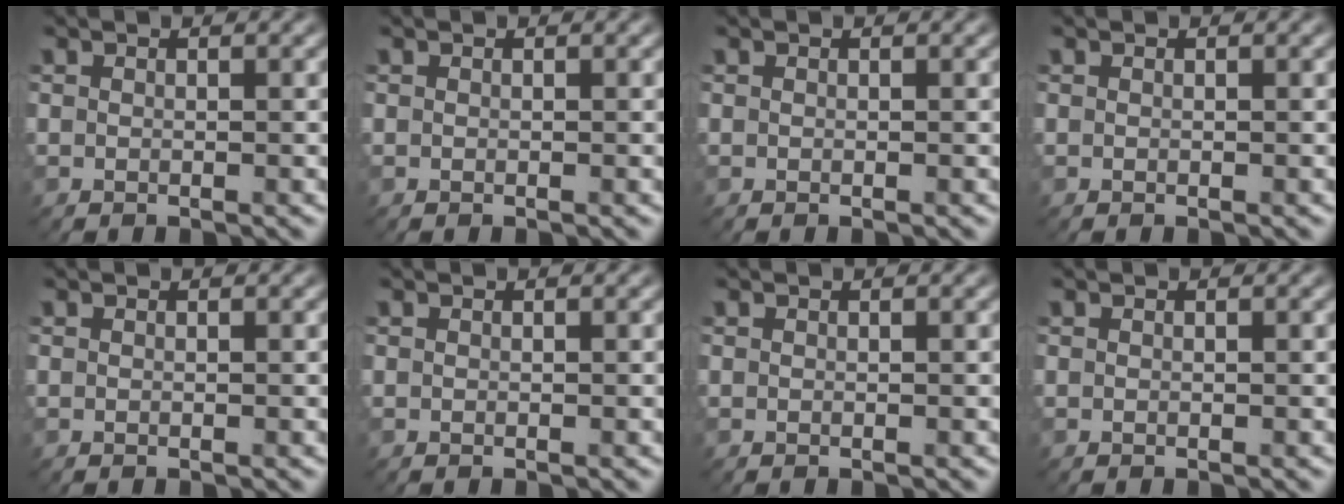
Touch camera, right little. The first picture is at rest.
{"total": 0.0}
{"total": 0.0}
{"total": 0.0}
{"total": 0.0}
{"total": 0.0}
{"total": 0.0}
{"total": 0.0}